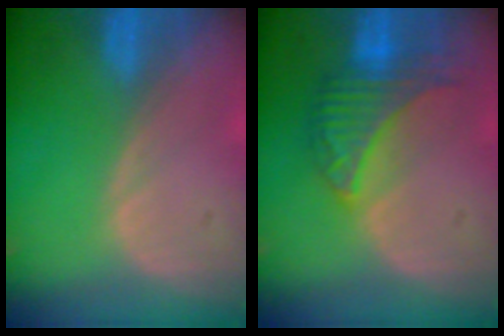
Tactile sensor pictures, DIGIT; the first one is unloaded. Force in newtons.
{"total": 6.8, "press": 6.8, "slide": 0.2}